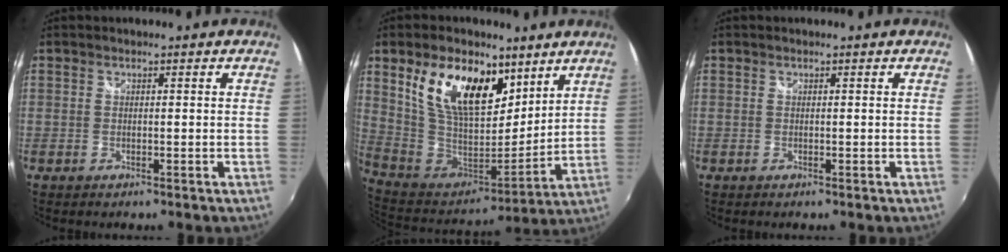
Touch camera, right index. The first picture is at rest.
{"total": 21.0, "force": [9.7, 11.7, 14.5], "torque": [-0.290, 0.016, 0.189]}
{"total": 0.0}